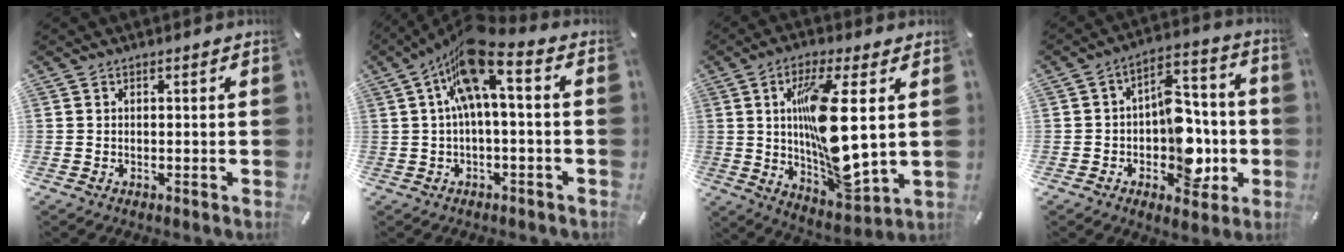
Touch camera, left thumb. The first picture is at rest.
{"total": 12.0, "force": [3.2, 3.4, 11.1], "torque": [-0.211, -0.019, 0.051]}
{"total": 17.4, "force": [3.1, 5.1, 16.3], "torque": [-0.296, -0.029, 0.040]}
{"total": 13.8, "force": [-2.7, 9.8, 9.4], "torque": [-0.111, 0.009, -0.042]}